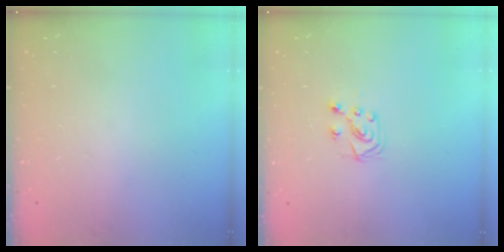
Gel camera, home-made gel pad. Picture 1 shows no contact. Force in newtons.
{"total": 7.3, "press": 7.2, "slide": 0.5}